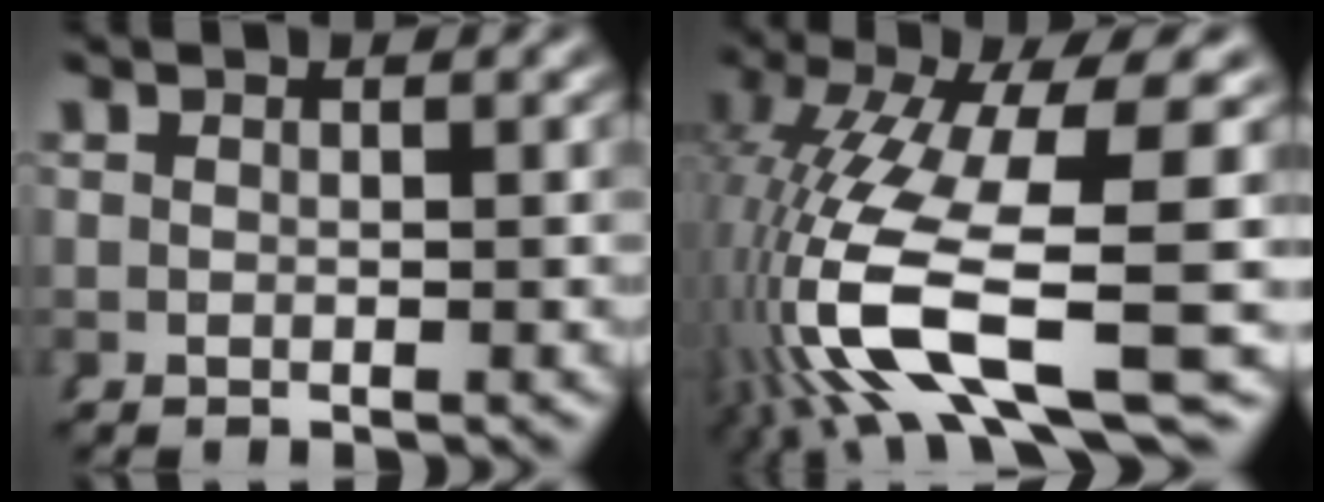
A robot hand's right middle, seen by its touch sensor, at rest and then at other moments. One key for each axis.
{"total": 12.0, "fx": -4.0, "fy": 4.6, "fz": 10.4, "tx": -0.207, "ty": -0.038, "tz": -0.036}